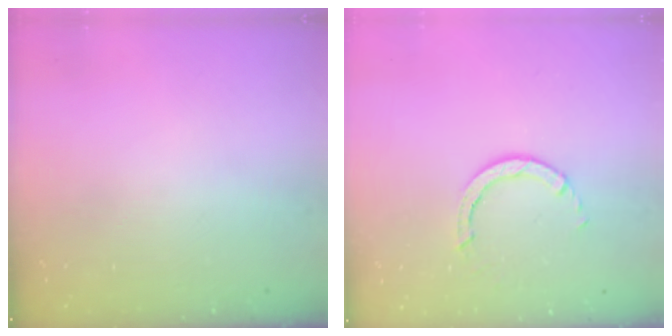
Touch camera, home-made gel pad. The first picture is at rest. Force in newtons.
{"total": 2.6, "press": 2.6, "slide": 0.3}